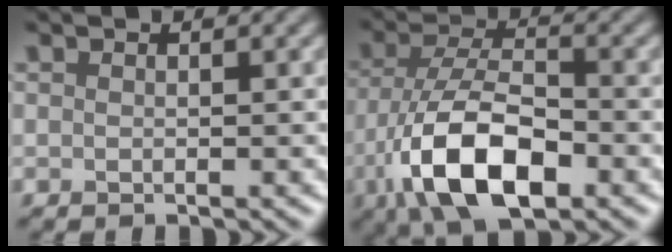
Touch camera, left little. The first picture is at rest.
{"total": 9.4, "force": [-4.2, 4.1, 7.4], "torque": [-0.151, -0.010, -0.083]}